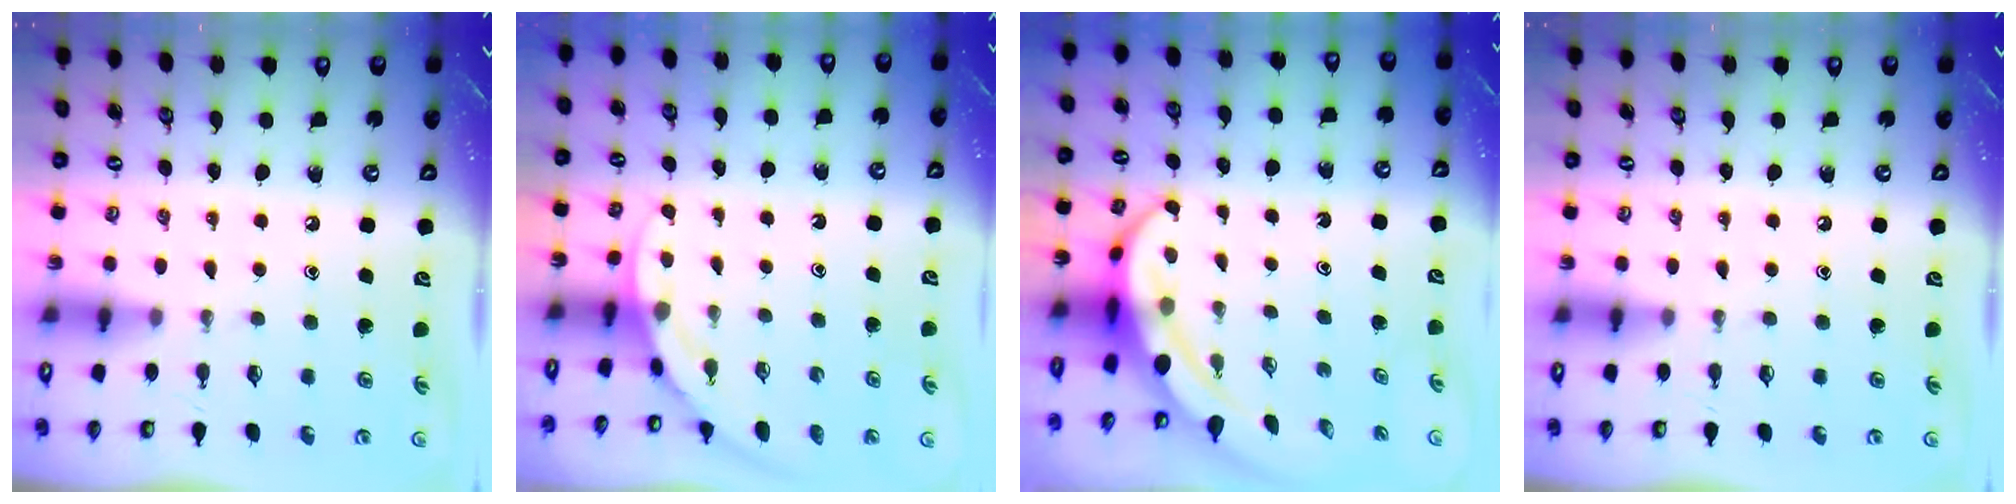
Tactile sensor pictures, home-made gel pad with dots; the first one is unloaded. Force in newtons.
{"total": 4.5, "press": 4.5, "slide": 0.2}
{"total": 4.3, "press": 4.1, "slide": 1.1}
{"total": 0.0}